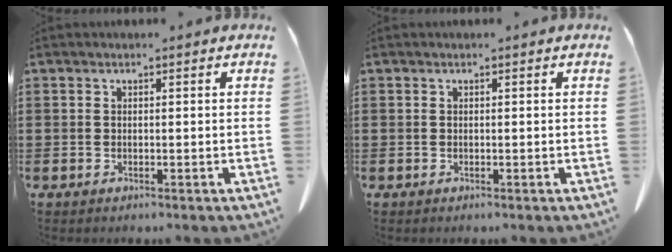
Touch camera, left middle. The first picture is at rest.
{"total": 0.0}